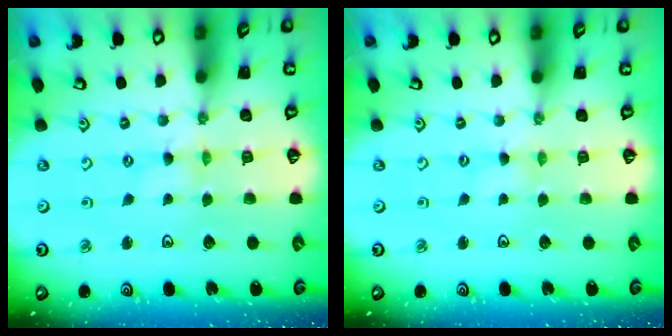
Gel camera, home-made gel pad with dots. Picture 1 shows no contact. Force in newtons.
{"total": 0.7, "press": 0.7, "slide": 0.1}